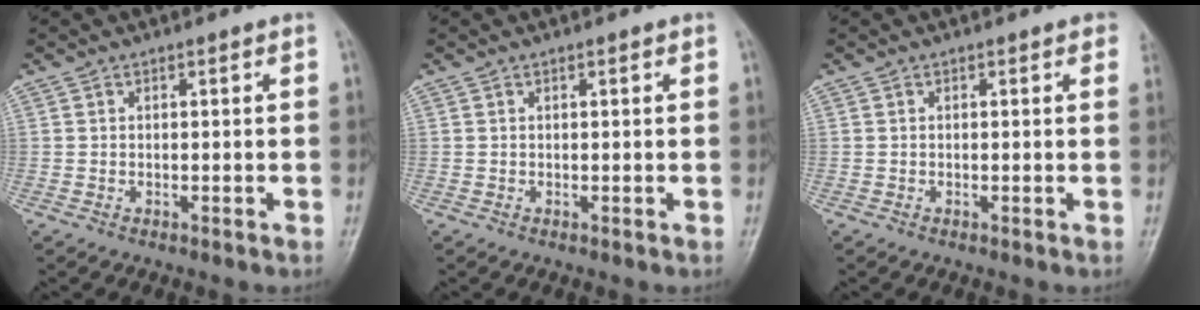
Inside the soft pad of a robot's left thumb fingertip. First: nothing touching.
{"total": 0.6, "force": [0.3, 0.1, 0.5], "torque": [-0.008, 0.000, 0.004]}
{"total": 1.6, "force": [1.0, 0.6, 1.1], "torque": [-0.005, 0.003, 0.006]}